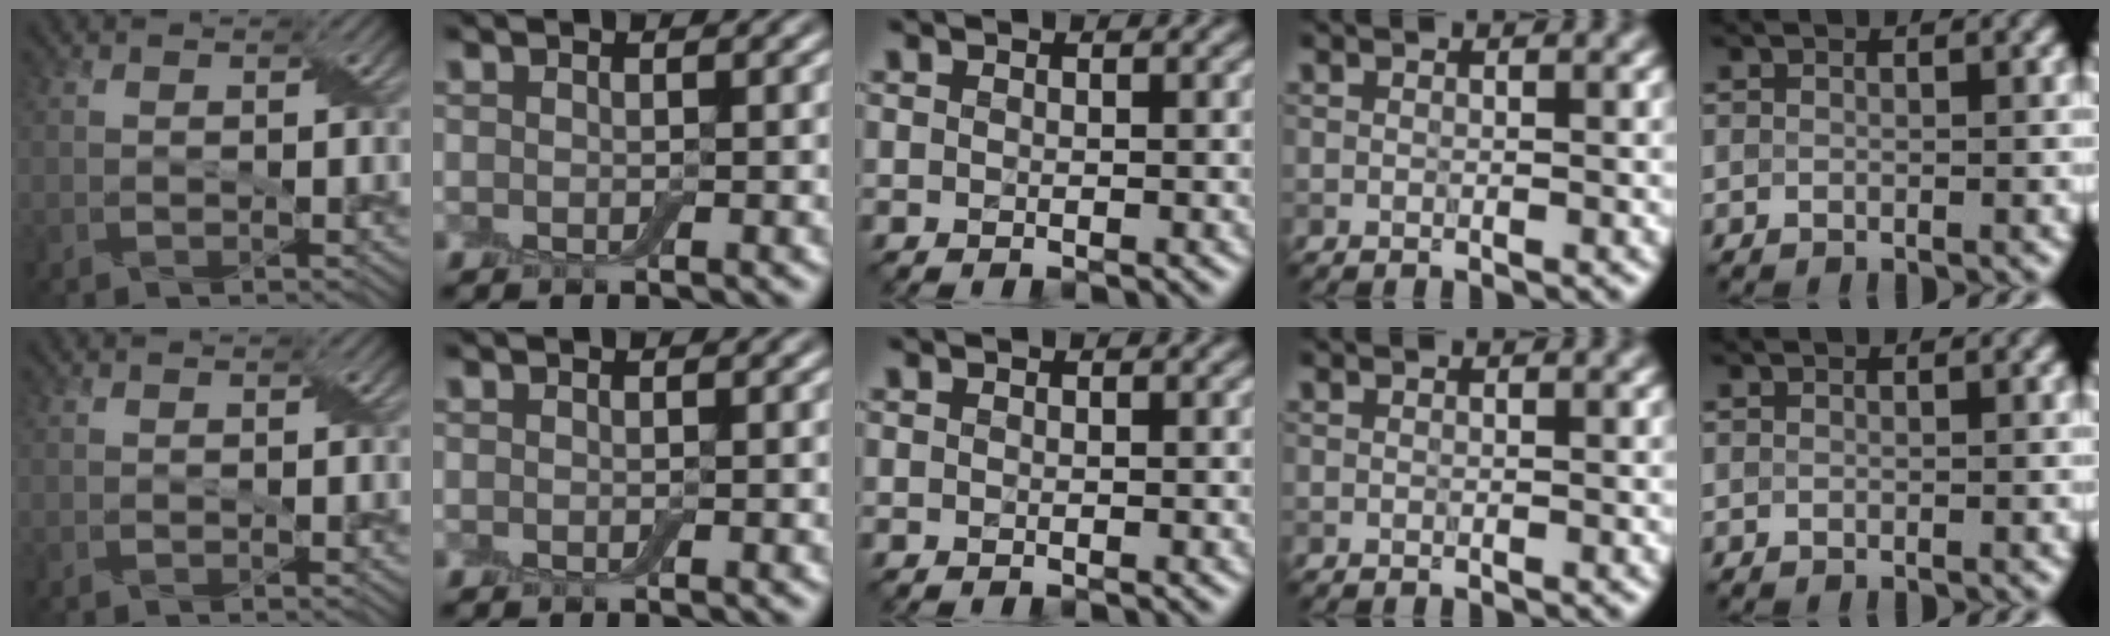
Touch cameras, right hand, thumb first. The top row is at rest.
{}